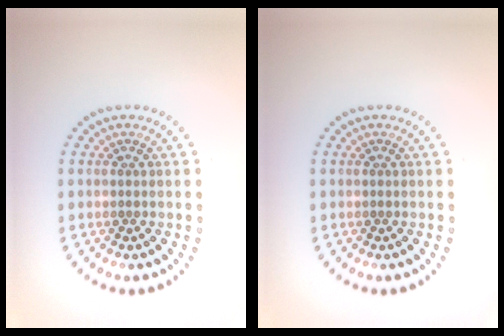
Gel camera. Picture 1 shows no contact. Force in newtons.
{"total": 0.0}